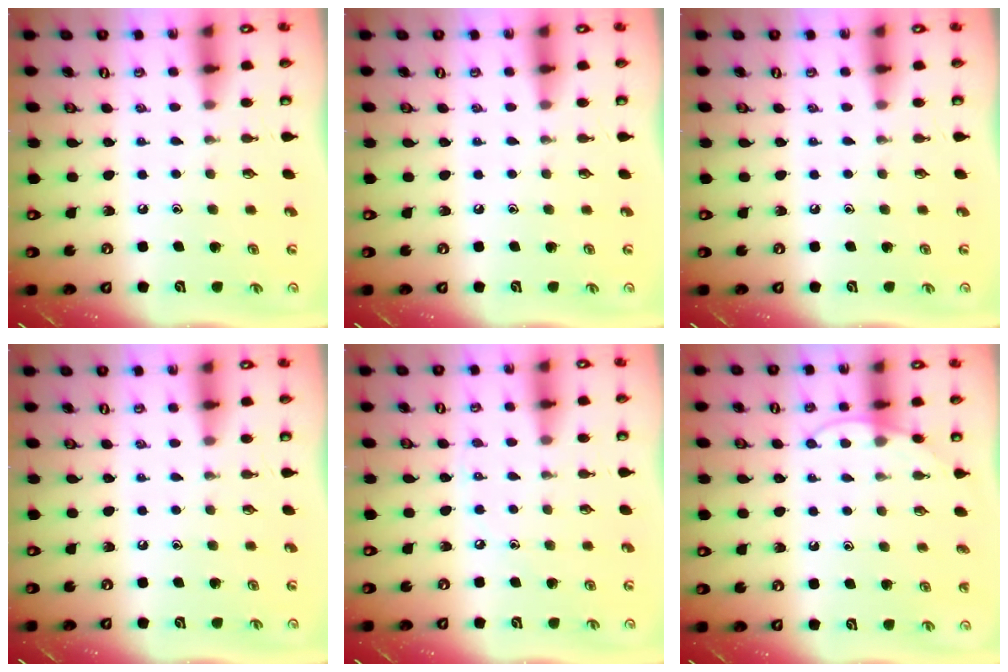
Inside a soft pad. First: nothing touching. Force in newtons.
{"total": 0.0}
{"total": 0.0}
{"total": 0.0}
{"total": 2.8, "press": 2.8, "slide": 0.3}
{"total": 6.2, "press": 6.1, "slide": 0.7}